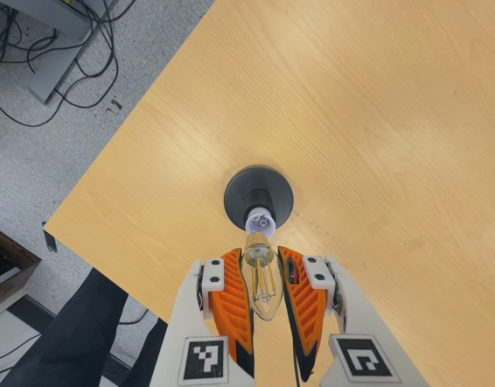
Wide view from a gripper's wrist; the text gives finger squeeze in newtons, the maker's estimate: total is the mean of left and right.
{"total": 21.7, "left": 24.4, "right": 19.0}